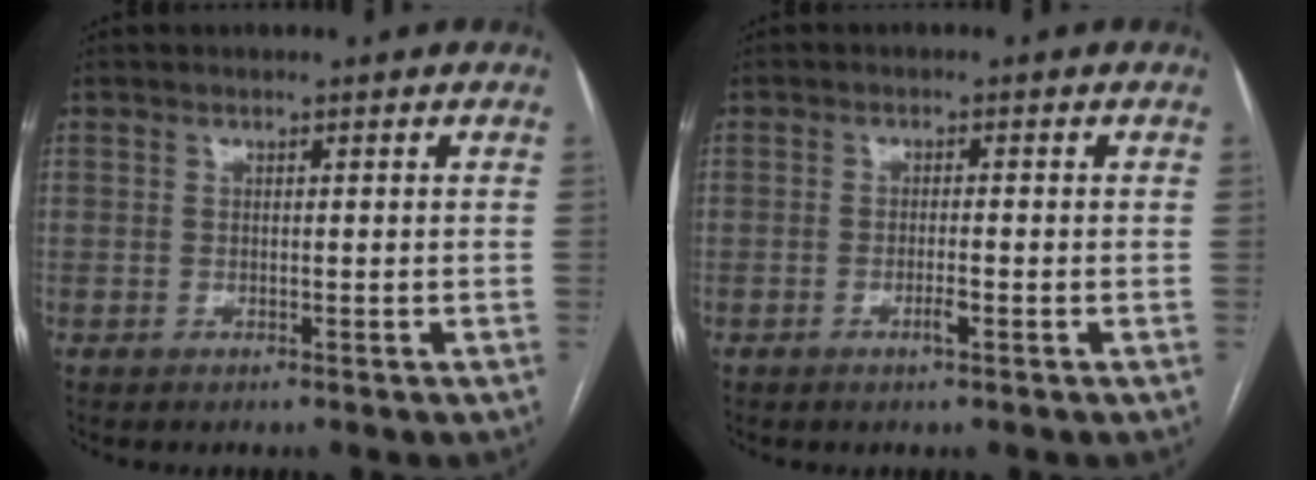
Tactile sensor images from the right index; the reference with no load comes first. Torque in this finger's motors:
{"motor_torque": [-0.23, 0.04, 0.00, 0.00]}